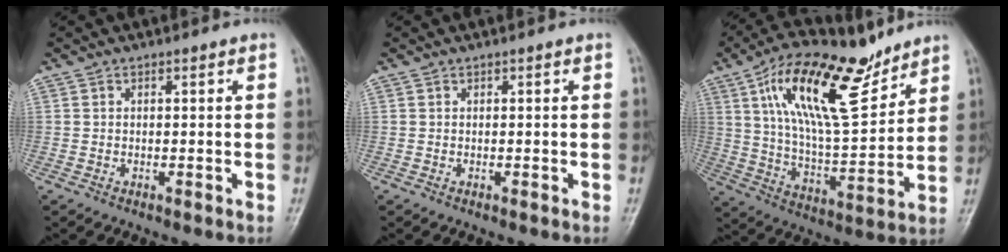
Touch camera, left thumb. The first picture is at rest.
{"total": 0.0}
{"total": 20.9, "force": [11.7, 8.1, 15.4], "torque": [-0.238, -0.048, 0.213]}